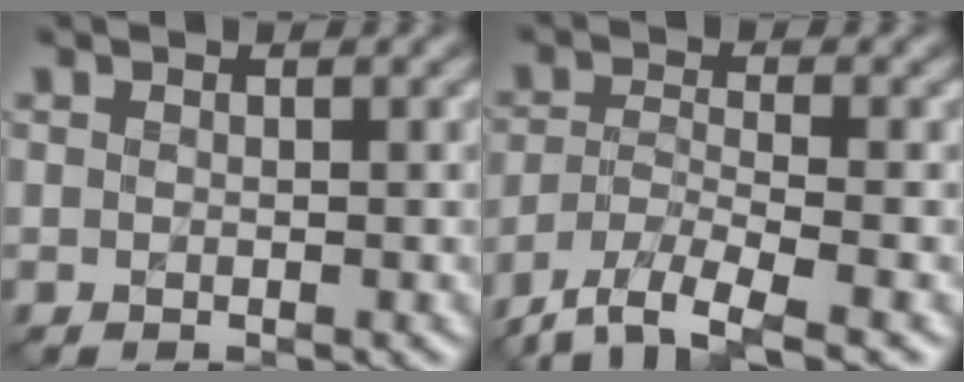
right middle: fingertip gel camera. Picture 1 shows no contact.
{"total": 6.3, "force": [-4.7, 1.5, 3.9], "torque": [-0.083, -0.014, -0.095]}